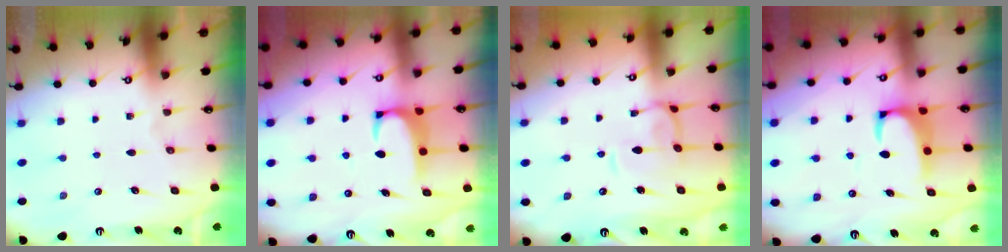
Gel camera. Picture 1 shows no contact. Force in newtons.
{"total": 2.0, "press": 2.0, "slide": 0.3}
{"total": 1.8, "press": 1.6, "slide": 0.7}
{"total": 2.1, "press": 1.9, "slide": 0.9}